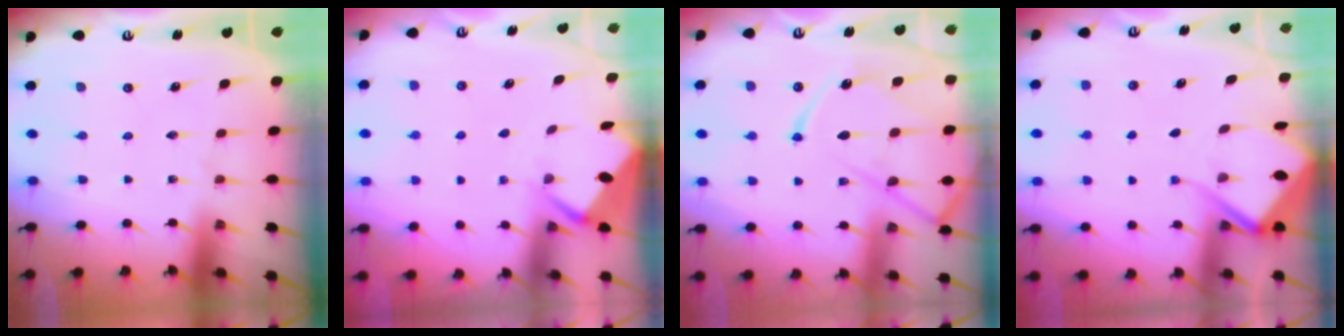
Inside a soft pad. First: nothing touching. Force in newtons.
{"total": 2.6, "press": 2.6, "slide": 0.4}
{"total": 15.5, "press": 15.4, "slide": 1.7}
{"total": 6.7, "press": 6.7, "slide": 0.7}